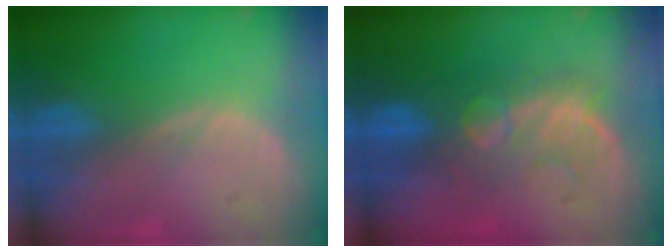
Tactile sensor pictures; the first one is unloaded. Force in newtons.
{"total": 8.2, "press": 7.9, "slide": 2.2}